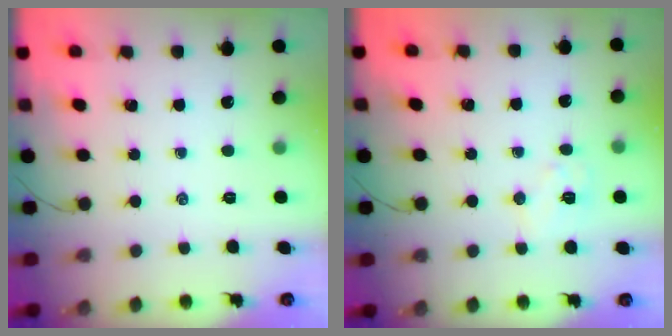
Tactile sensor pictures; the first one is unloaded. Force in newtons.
{"total": 6.5, "press": 6.4, "slide": 1.0}